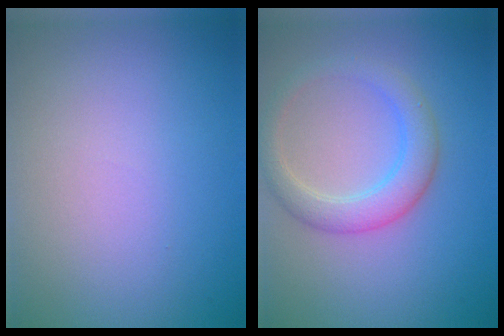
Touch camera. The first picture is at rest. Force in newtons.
{"total": 3.6, "press": 3.6, "slide": 0.3}